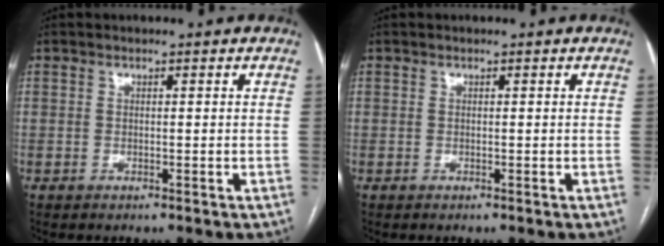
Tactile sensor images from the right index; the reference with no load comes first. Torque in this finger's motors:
{"motor_torque": [0.01, 0.01, 0.00, 0.01]}